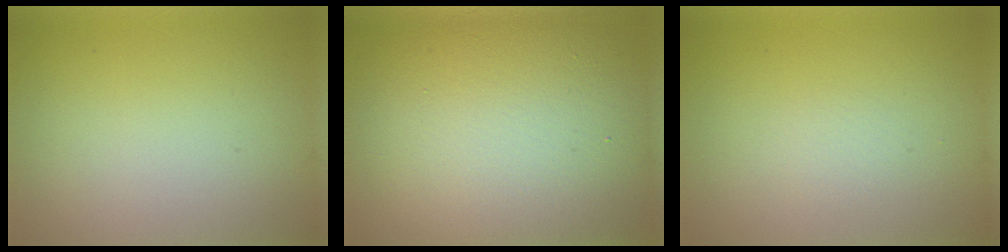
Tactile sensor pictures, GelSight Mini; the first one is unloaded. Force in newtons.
{"total": 15.6, "press": 15.6, "slide": 1.5}
{"total": 0.7, "press": 0.7, "slide": 0.0}